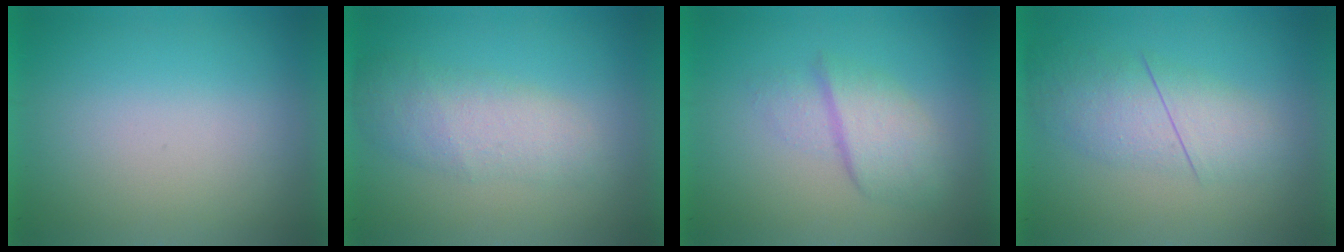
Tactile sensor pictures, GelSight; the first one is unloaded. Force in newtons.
{"total": 2.6}
{"total": 2.7}
{"total": 2.8}